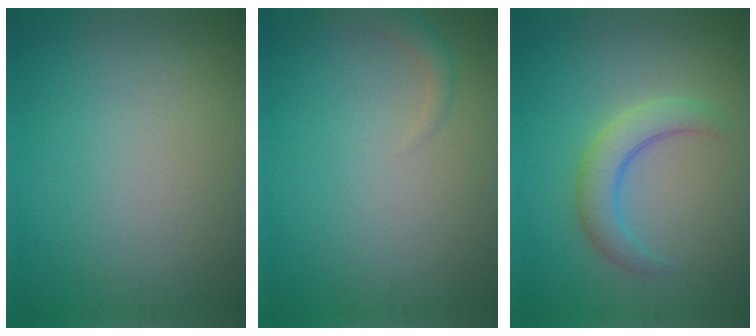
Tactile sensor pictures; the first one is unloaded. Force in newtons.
{"total": 1.5, "press": 1.5, "slide": 0.1}
{"total": 3.4, "press": 3.4, "slide": 0.1}